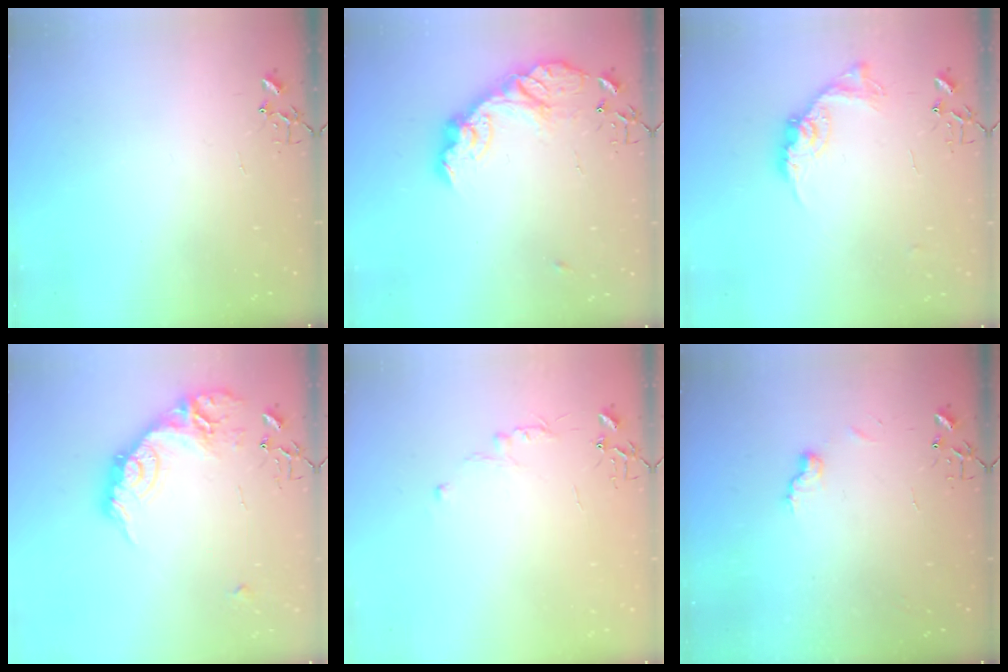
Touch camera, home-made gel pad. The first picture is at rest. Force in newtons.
{"total": 15.7, "press": 15.7, "slide": 1.0}
{"total": 12.6, "press": 12.6, "slide": 0.5}
{"total": 20.9, "press": 20.9, "slide": 1.2}
{"total": 5.5, "press": 5.5, "slide": 0.6}
{"total": 6.7, "press": 6.6, "slide": 0.7}